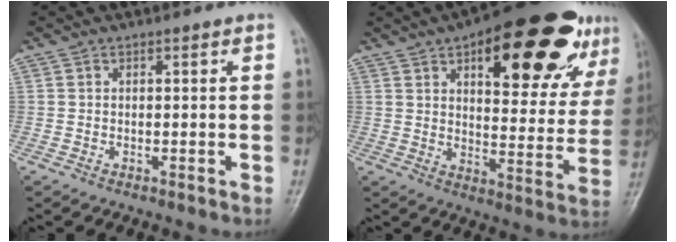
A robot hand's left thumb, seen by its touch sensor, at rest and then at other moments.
{"total": 26.1, "force": [13.8, 10.3, 19.6], "torque": [-0.229, -0.021, 0.194]}